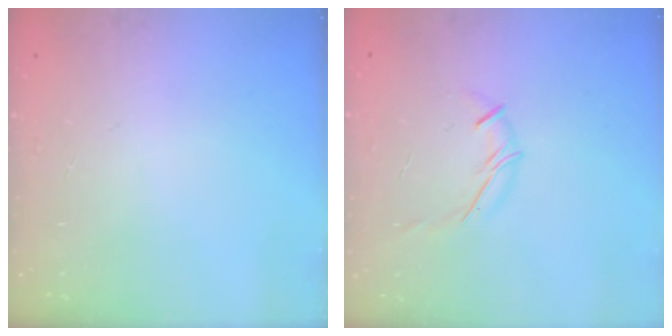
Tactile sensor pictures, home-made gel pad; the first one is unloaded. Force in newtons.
{"total": 5.8, "press": 5.7, "slide": 1.2}